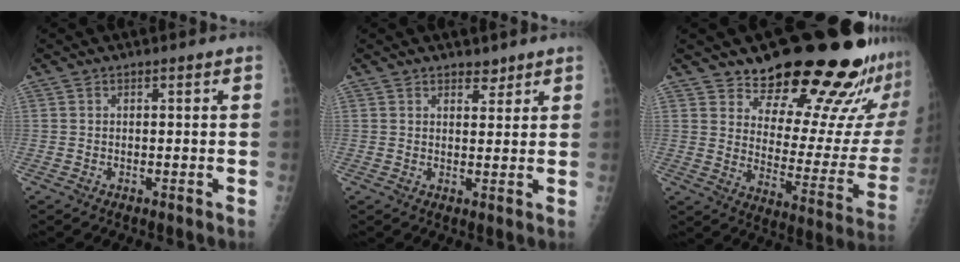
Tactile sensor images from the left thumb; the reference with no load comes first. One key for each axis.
{"total": 2.6, "fx": 2.1, "fy": 1.4, "fz": 0.8, "tx": 0.006, "ty": -0.014, "tz": 0.029}
{"total": 23.8, "fx": 20.1, "fy": 6.7, "fz": 10.9, "tx": -0.106, "ty": -0.164, "tz": 0.264}